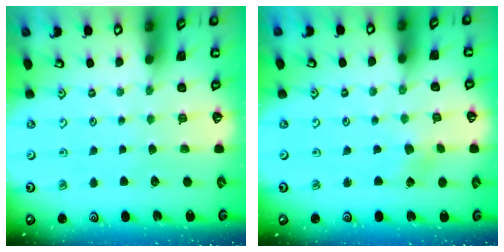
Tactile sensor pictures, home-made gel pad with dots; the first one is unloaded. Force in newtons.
{"total": 4.0, "press": 3.9, "slide": 0.6}